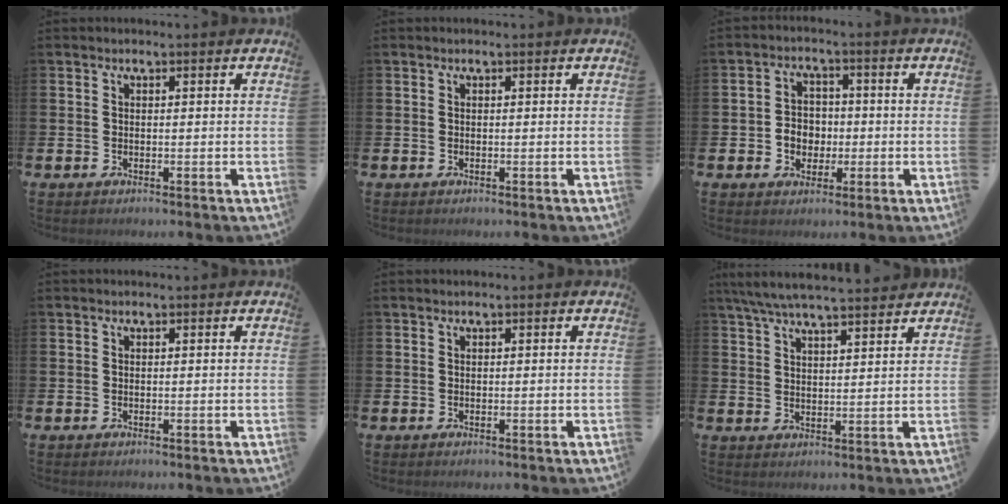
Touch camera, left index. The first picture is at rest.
{"total": 0.0}
{"total": 3.8, "force": [-0.6, 3.4, 1.5], "torque": [-0.019, 0.000, -0.021]}
{"total": 0.0}
{"total": 0.0}
{"total": 6.3, "force": [5.9, 0.4, 2.1], "torque": [-0.055, -0.023, 0.107]}